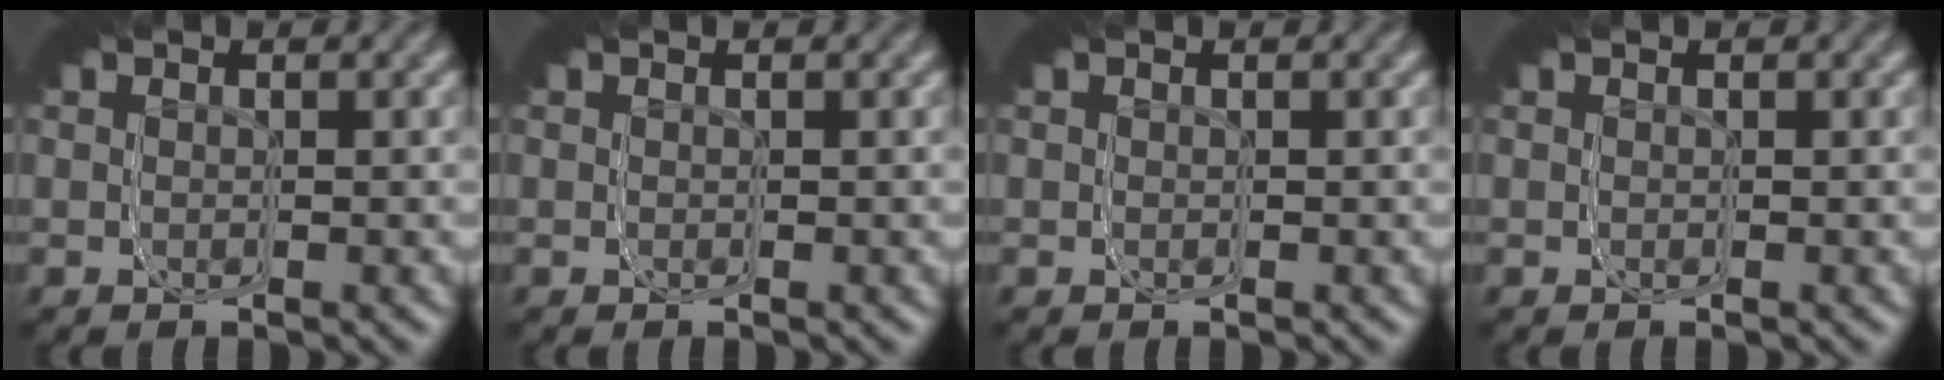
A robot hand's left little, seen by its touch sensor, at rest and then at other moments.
{"total": 0.0}
{"total": 0.0}
{"total": 0.0}